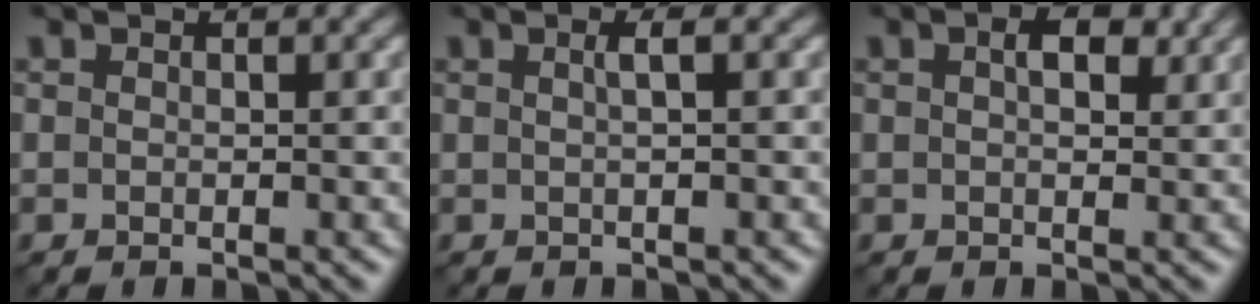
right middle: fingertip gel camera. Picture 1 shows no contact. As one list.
[{"total": 1.2, "force": [0.2, 0.2, 1.2], "torque": [-0.018, 0.008, 0.001]}, {"total": 2.2, "force": [0.8, 1.1, 1.8], "torque": [-0.026, 0.003, 0.011]}]